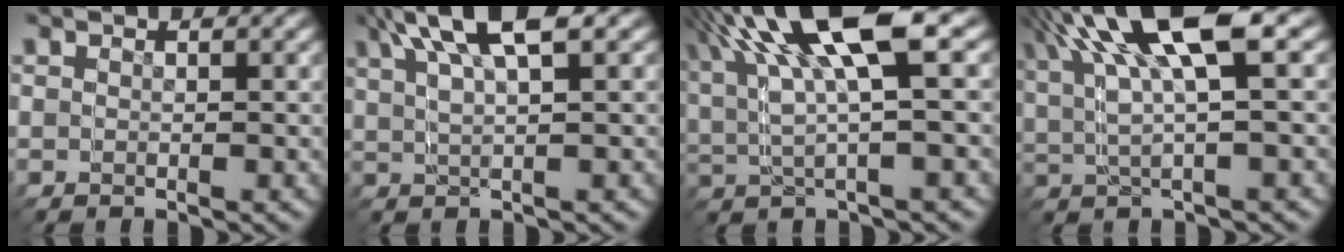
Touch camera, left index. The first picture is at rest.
{"total": 3.6, "force": [2.6, -1.7, 1.8], "torque": [-0.029, 0.028, 0.033]}
{"total": 5.2, "force": [4.0, 0.6, 3.3], "torque": [-0.080, 0.030, 0.058]}
{"total": 5.0, "force": [4.3, 0.2, 2.6], "torque": [-0.067, 0.031, 0.061]}